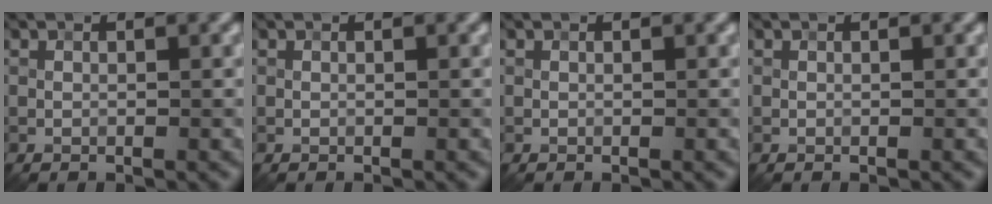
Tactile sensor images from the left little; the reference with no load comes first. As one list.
[{"total": 0.0}, {"total": 0.0}, {"total": 0.0}]